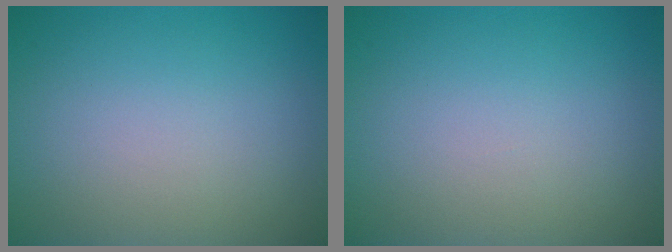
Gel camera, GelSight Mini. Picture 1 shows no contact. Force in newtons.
{"total": 0.0}